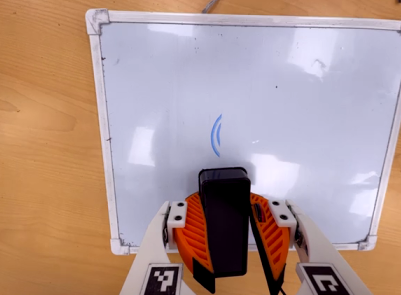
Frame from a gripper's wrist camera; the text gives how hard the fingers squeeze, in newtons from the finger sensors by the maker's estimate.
{"total": 10.4, "left": 10.3, "right": 10.6}